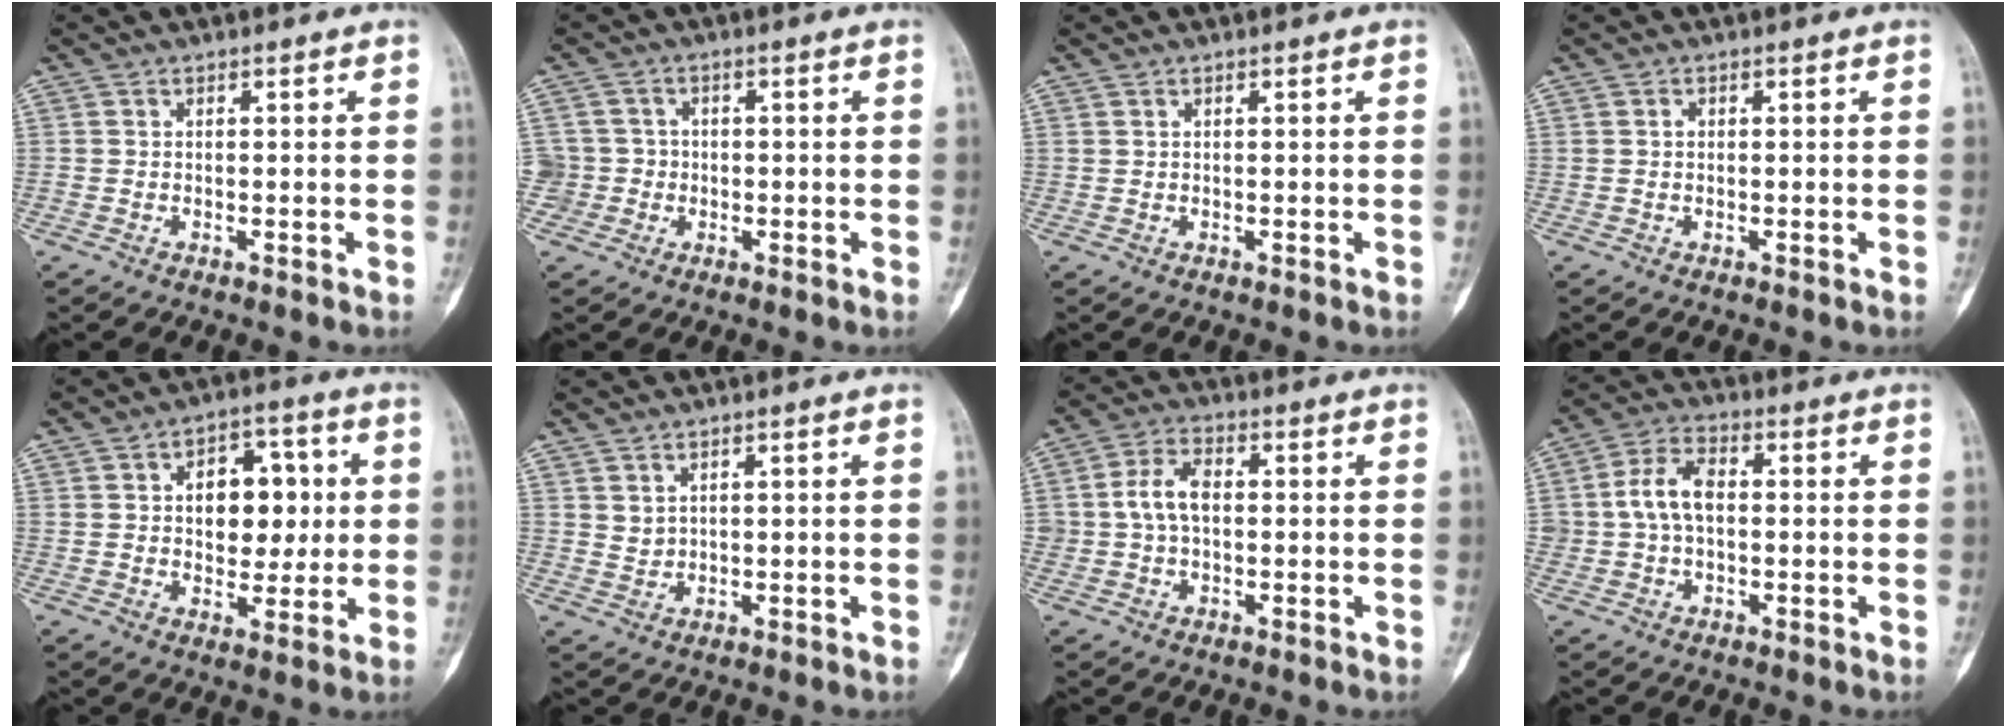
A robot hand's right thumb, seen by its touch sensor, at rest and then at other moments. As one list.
[{"total": 4.2, "force": [-0.8, 4.1, -0.3], "torque": [0.035, 0.016, -0.020]}, {"total": 0.0}, {"total": 0.6, "force": [0.0, 0.5, 0.4], "torque": [-0.003, 0.001, -0.001]}, {"total": 11.0, "force": [1.7, 7.3, 8.1], "torque": [-0.066, 0.006, 0.027]}, {"total": 2.0, "force": [1.2, 1.4, 0.8], "torque": [-0.008, -0.011, 0.028]}, {"total": 6.6, "force": [0.3, 4.4, 4.9], "torque": [-0.087, 0.016, 0.002]}, {"total": 7.7, "force": [0.2, 5.1, 5.8], "torque": [-0.104, 0.020, -0.001]}]